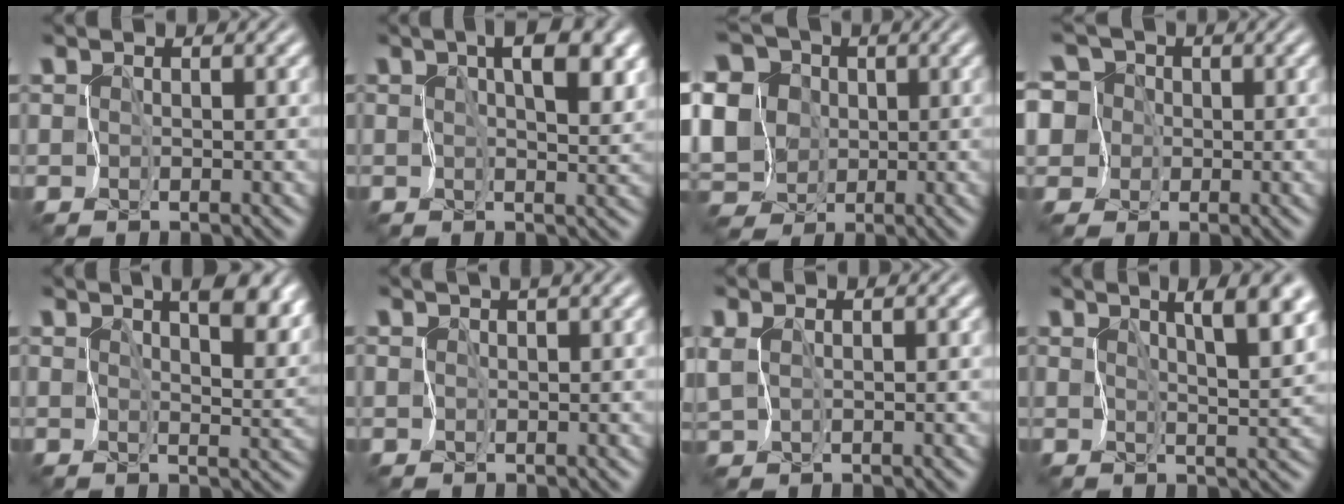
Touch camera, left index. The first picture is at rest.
{"total": 7.0, "force": [2.4, 3.2, 5.8], "torque": [-0.076, 0.005, 0.034]}
{"total": 11.2, "force": [0.0, 9.7, 5.7], "torque": [-0.118, 0.026, -0.033]}
{"total": 8.8, "force": [2.6, 7.7, 3.6], "torque": [-0.077, 0.042, 0.002]}
{"total": 9.7, "force": [5.3, 4.5, 6.7], "torque": [-0.088, 0.017, 0.074]}
{"total": 1.8, "force": [1.5, 0.0, 1.0], "torque": [-0.020, 0.008, 0.023]}
{"total": 0.8, "force": [0.3, 0.3, 0.7], "torque": [-0.026, -0.005, 0.009]}
{"total": 7.4, "force": [3.7, 2.3, 5.9], "torque": [-0.076, 0.016, 0.050]}